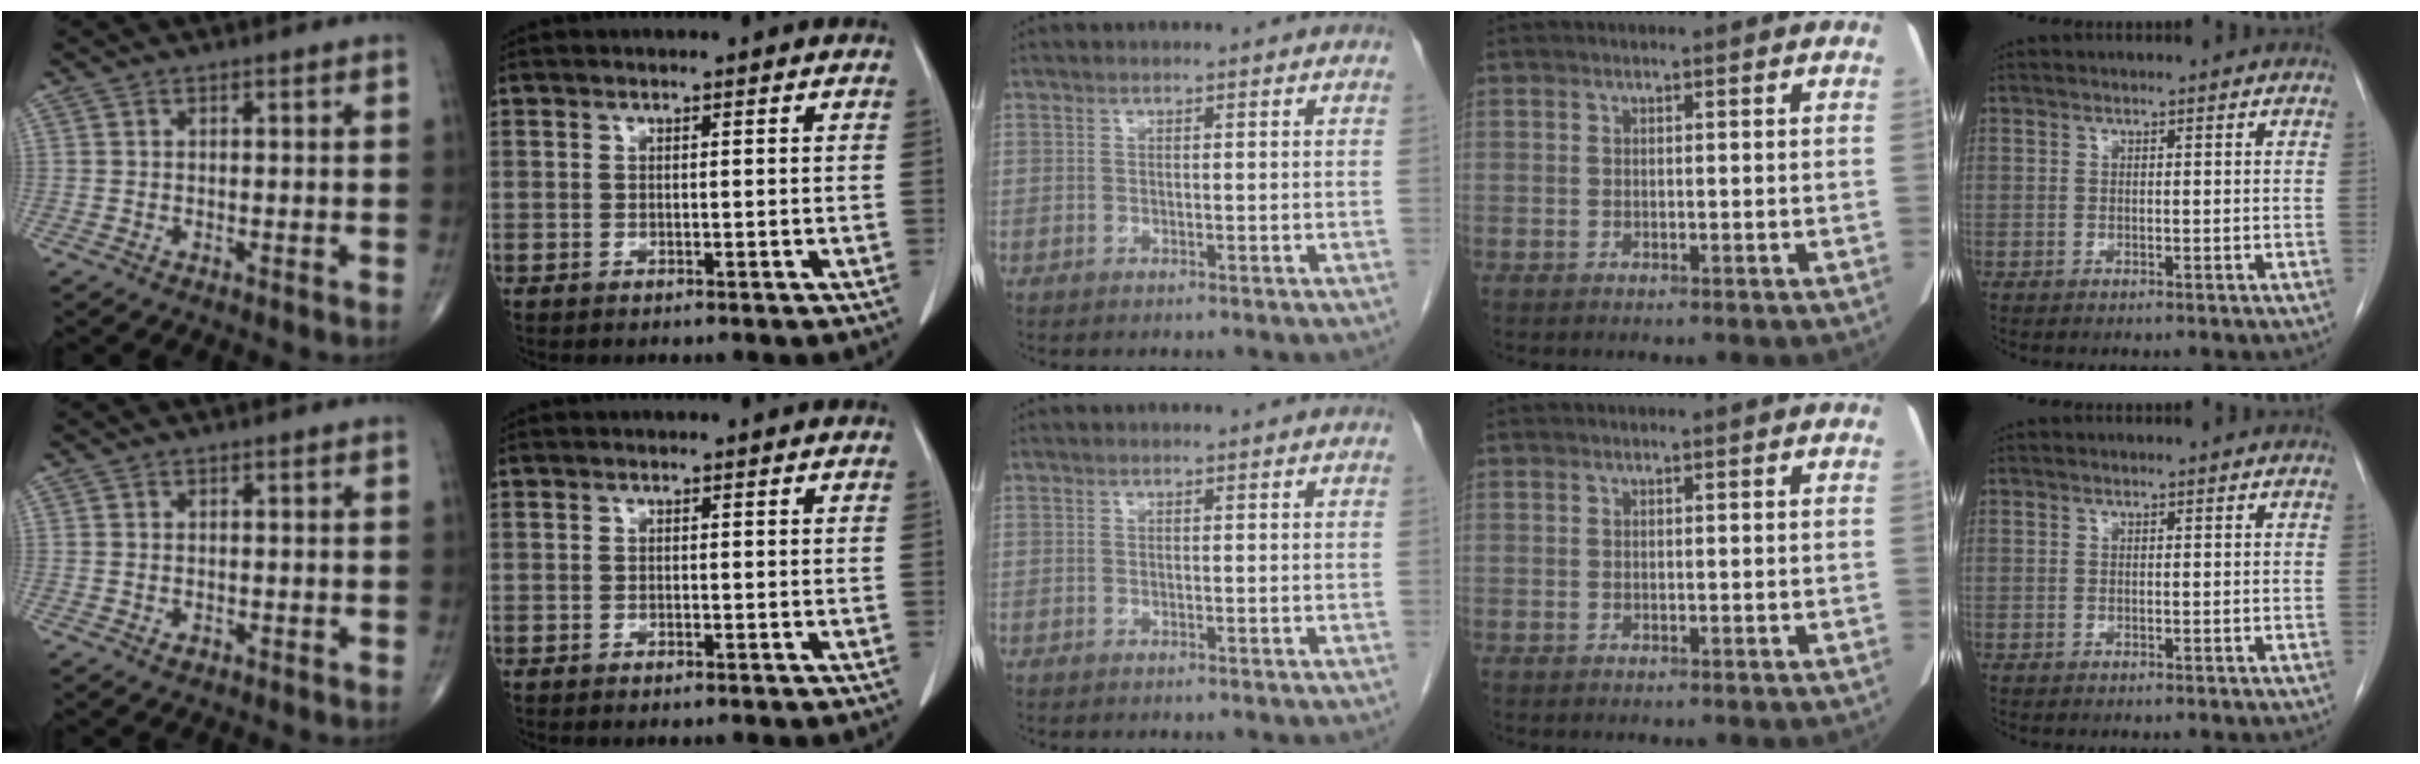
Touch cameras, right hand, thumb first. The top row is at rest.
{"thumb": {"total": 1.1, "force": [-0.4, 0.8, 0.7], "torque": [-0.007, 0.003, -0.003]}, "index": {"total": 0.7, "force": [-0.5, 0.2, 0.4], "torque": [-0.010, -0.002, -0.006]}}